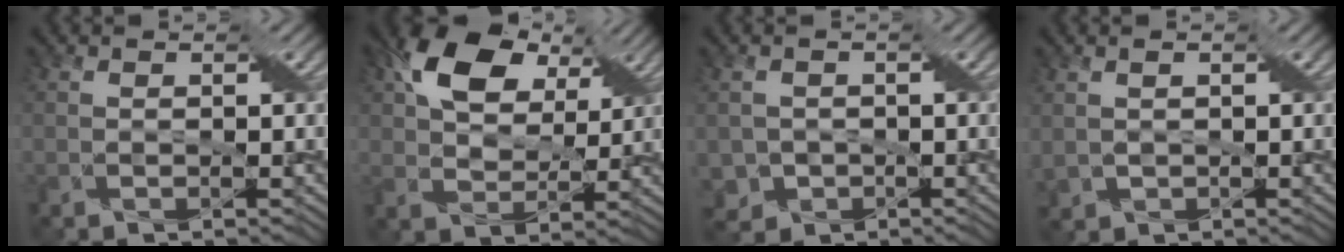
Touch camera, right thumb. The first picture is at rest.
{"total": 10.7, "force": [5.3, 7.0, 6.1], "torque": [-0.133, 0.012, 0.087]}
{"total": 3.4, "force": [-1.1, 3.1, 0.7], "torque": [-0.021, -0.013, -0.023]}
{"total": 2.1, "force": [0.4, 1.7, 1.2], "torque": [-0.034, -0.006, 0.009]}